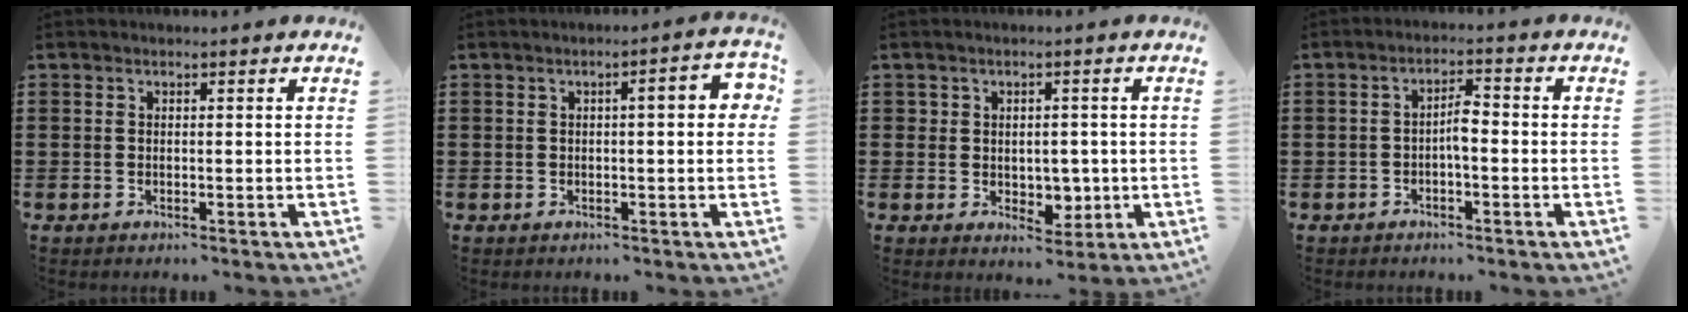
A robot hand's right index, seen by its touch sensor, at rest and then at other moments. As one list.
[{"total": 3.8, "force": [0.3, 0.6, 3.7], "torque": [-0.058, 0.003, 0.001]}, {"total": 3.5, "force": [0.4, 3.2, 1.4], "torque": [-0.024, 0.003, 0.002]}, {"total": 3.0, "force": [-0.7, 0.9, 2.8], "torque": [-0.052, 0.006, -0.015]}]